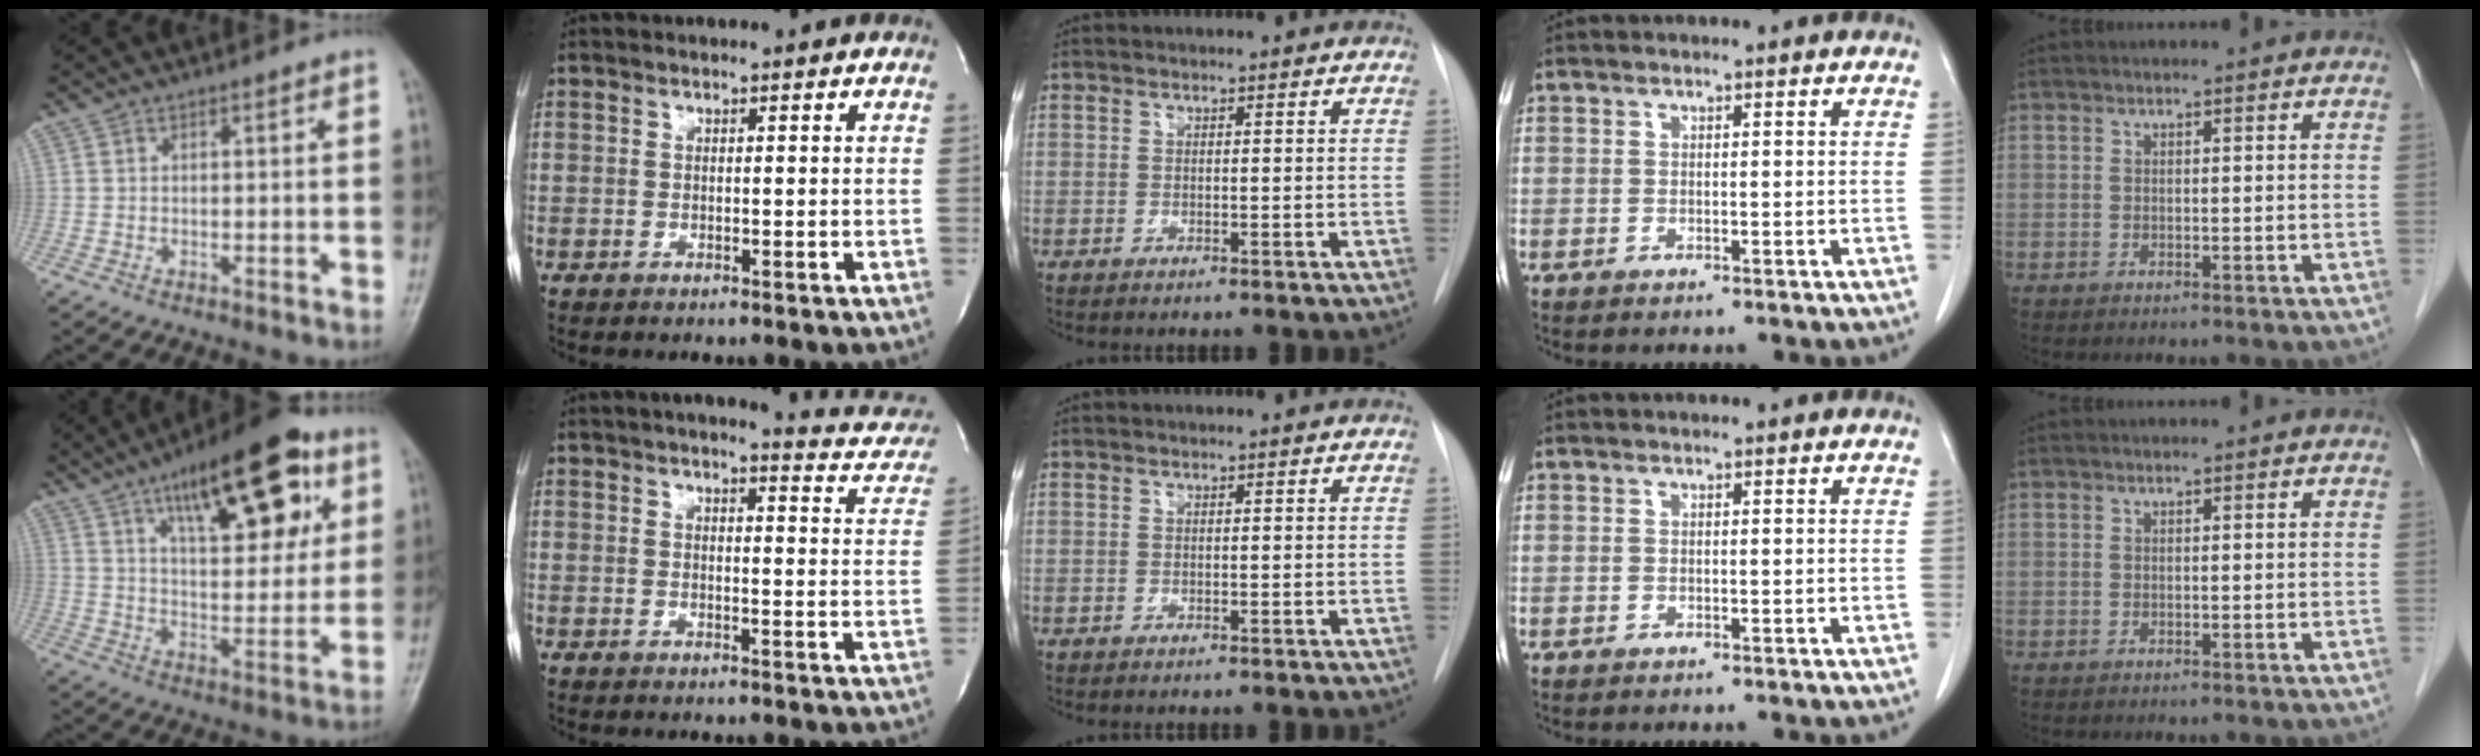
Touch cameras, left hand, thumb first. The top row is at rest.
{"thumb": {"total": 22.0, "force": [10.6, 8.9, 17.0], "torque": [-0.214, -0.028, 0.166]}, "index": {"total": 9.1, "force": [8.0, 1.7, 4.0], "torque": [-0.034, -0.023, 0.065]}}